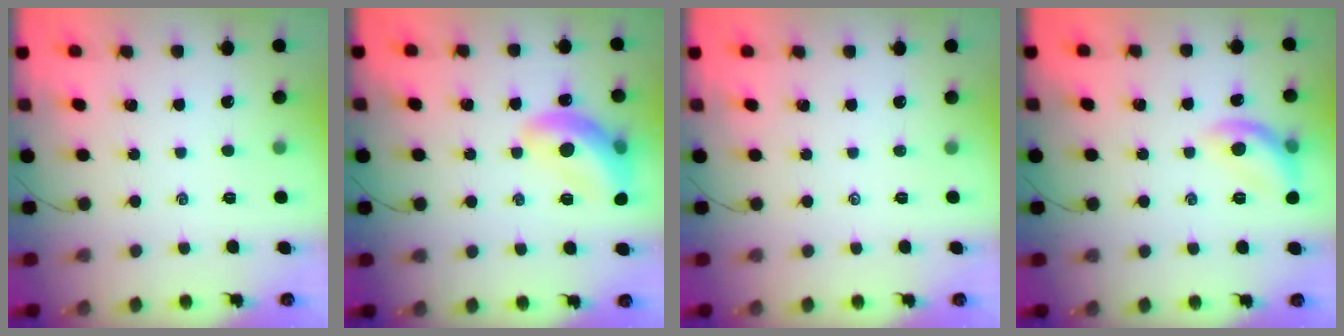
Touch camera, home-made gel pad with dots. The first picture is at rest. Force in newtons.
{"total": 14.6, "press": 14.4, "slide": 2.1}
{"total": 0.0}
{"total": 10.8, "press": 10.8, "slide": 0.3}